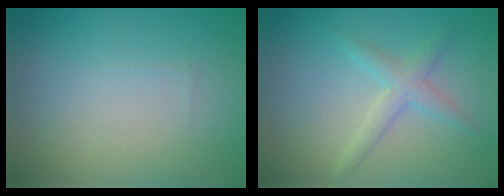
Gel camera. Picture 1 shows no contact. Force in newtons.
{"total": 2.2, "press": 2.2, "slide": 0.1}